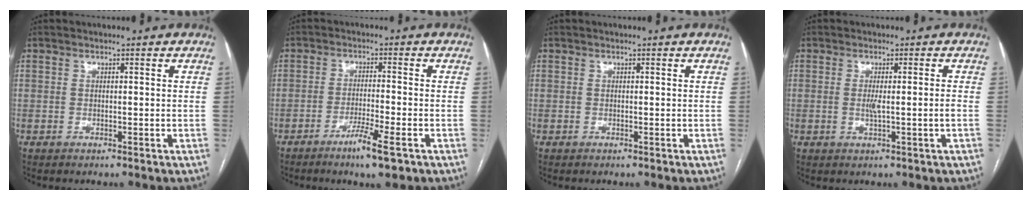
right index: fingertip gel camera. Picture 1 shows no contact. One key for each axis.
{"total": 5.6, "fx": -3.3, "fy": 0.1, "fz": 4.6, "tx": -0.080, "ty": -0.010, "tz": -0.058}
{"total": 0.0}
{"total": 2.8, "fx": -0.4, "fy": -0.3, "fz": 2.8, "tx": -0.054, "ty": -0.002, "tz": -0.004}